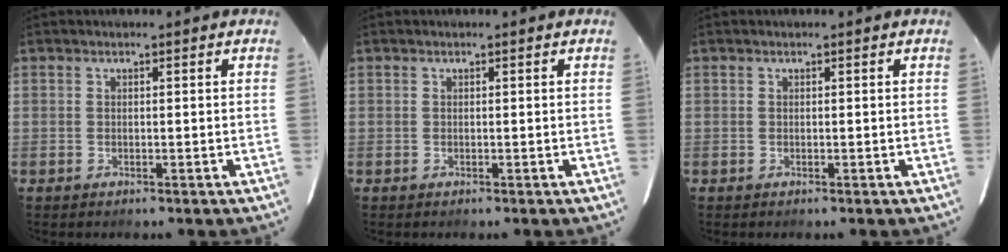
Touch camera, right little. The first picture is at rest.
{"total": 0.0}
{"total": 0.0}